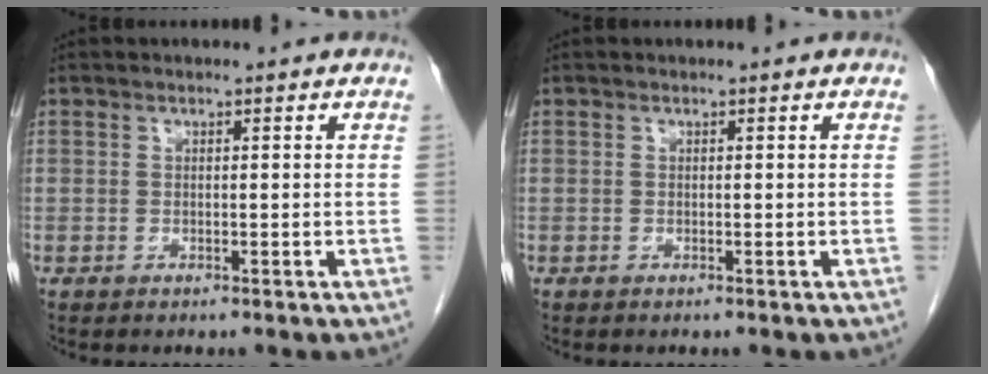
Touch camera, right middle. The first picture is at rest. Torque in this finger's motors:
{"motor_torque": [0.18, -0.04, -0.05, 0.01]}